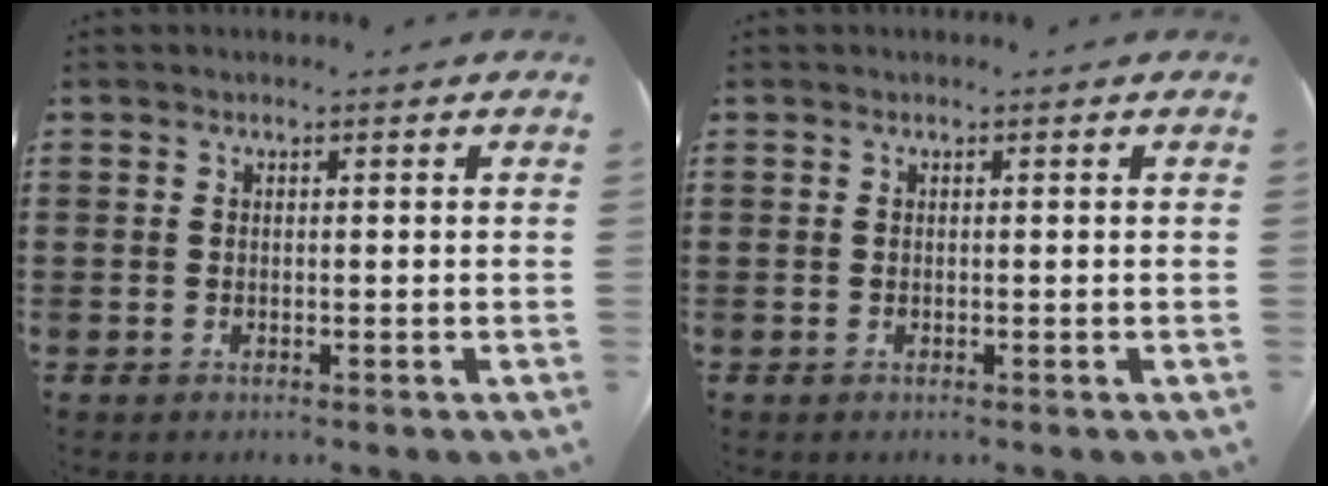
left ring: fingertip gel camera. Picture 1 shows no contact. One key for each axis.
{"total": 0.0}